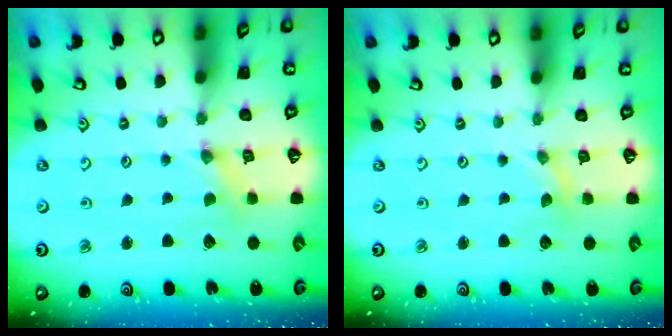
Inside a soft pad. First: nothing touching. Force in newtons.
{"total": 0.0}